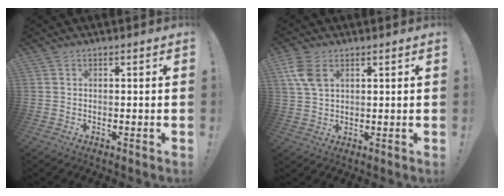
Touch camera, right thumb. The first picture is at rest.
{"total": 7.4, "force": [3.3, 4.3, 5.0], "torque": [-0.106, -0.005, 0.062]}